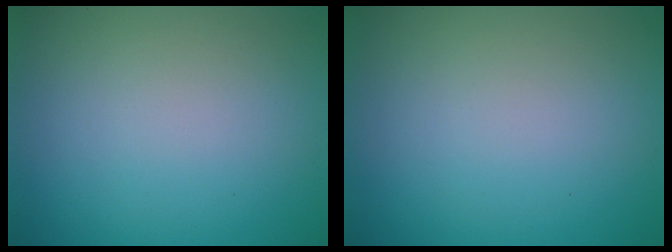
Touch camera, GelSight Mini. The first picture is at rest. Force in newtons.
{"total": 0.0}